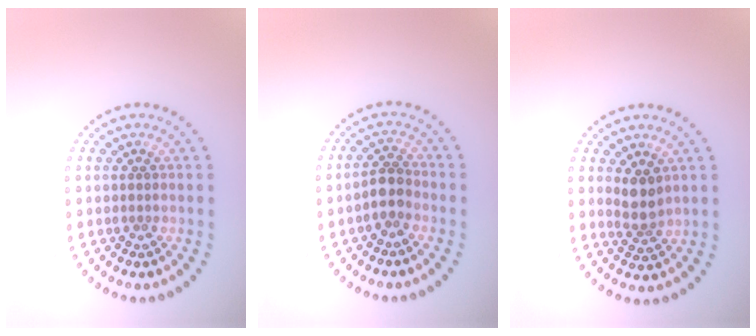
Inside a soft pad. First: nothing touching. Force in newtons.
{"total": 2.4, "press": 2.1, "slide": 1.2}
{"total": 2.3, "press": 2.1, "slide": 1.1}